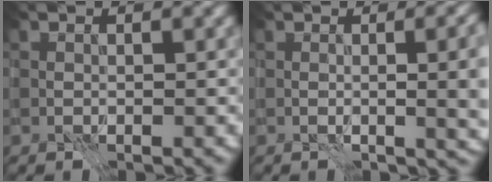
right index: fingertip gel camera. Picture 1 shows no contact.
{"total": 8.4, "force": [-0.3, 3.7, 7.5], "torque": [-0.053, 0.011, 0.005]}